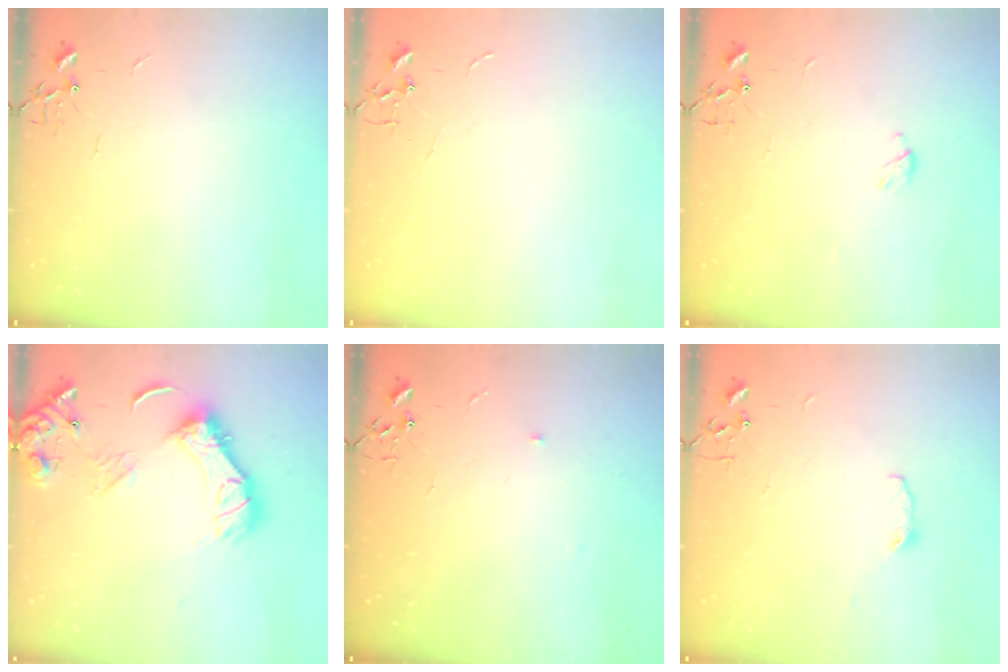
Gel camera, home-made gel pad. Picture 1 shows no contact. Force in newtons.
{"total": 0.0}
{"total": 3.0, "press": 3.0, "slide": 0.5}
{"total": 14.3, "press": 14.3, "slide": 1.6}
{"total": 3.0, "press": 2.9, "slide": 0.5}
{"total": 3.4, "press": 3.3, "slide": 1.0}